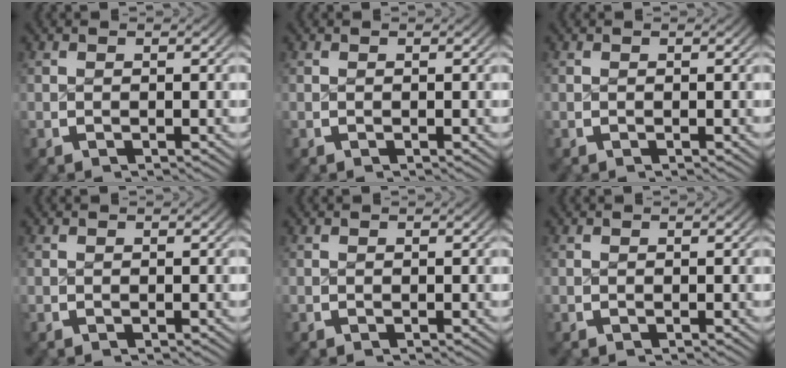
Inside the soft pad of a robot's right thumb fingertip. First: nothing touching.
{"total": 0.0}
{"total": 0.0}
{"total": 0.0}
{"total": 0.0}
{"total": 0.0}